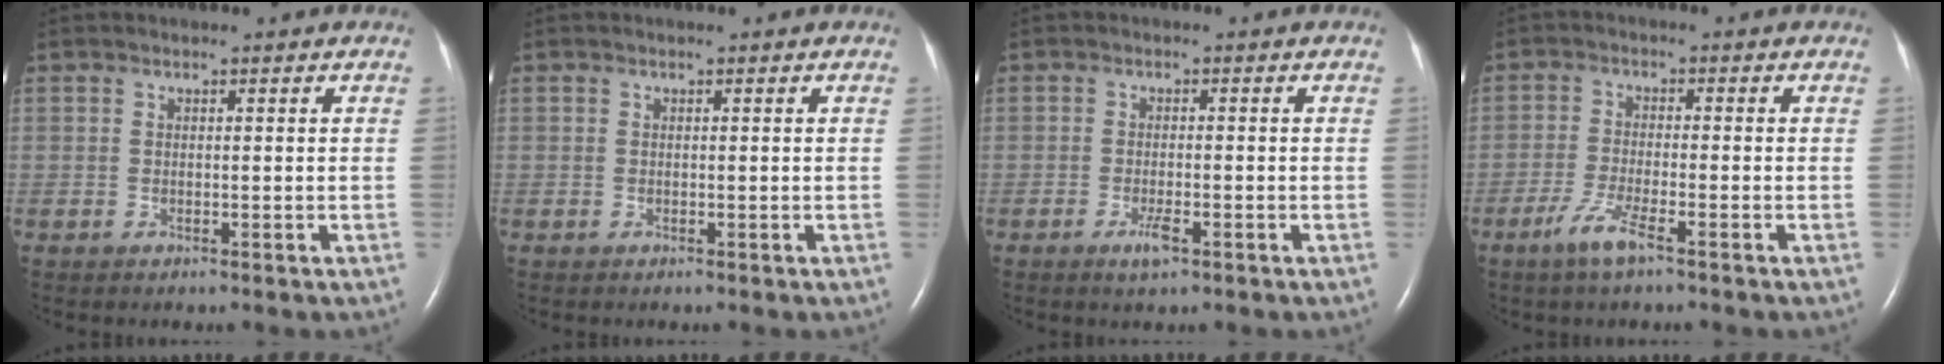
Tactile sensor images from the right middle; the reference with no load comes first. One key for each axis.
{"total": 0.0}
{"total": 2.3, "fx": -1.3, "fy": 0.4, "fz": 1.8, "tx": -0.038, "ty": -0.003, "tz": -0.023}
{"total": 4.4, "fx": -2.8, "fy": 0.2, "fz": 3.3, "tx": -0.076, "ty": -0.008, "tz": -0.058}